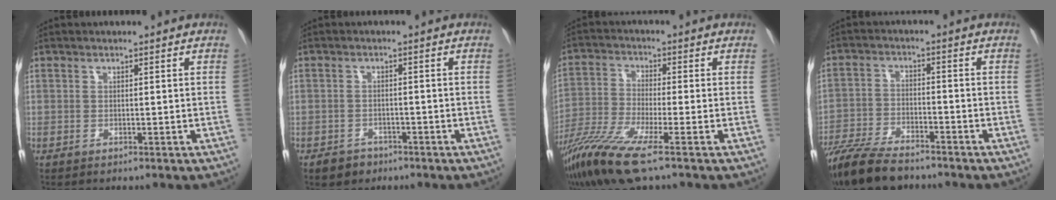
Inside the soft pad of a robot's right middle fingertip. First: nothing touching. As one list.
[{"total": 2.7, "force": [-1.9, 1.9, 0.6], "torque": [-0.012, 0.006, -0.026]}, {"total": 10.8, "force": [-7.0, 0.2, 8.2], "torque": [-0.168, -0.033, -0.136]}, {"total": 12.1, "force": [-10.1, 2.6, 6.1], "torque": [-0.110, -0.029, -0.174]}]